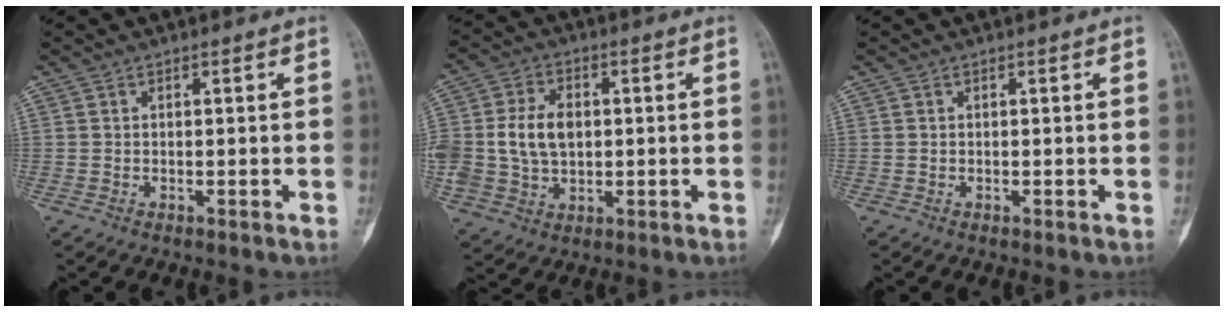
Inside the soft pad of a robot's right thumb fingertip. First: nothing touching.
{"total": 10.6, "force": [0.5, 7.7, 7.3], "torque": [-0.129, 0.010, 0.015]}
{"total": 0.0}